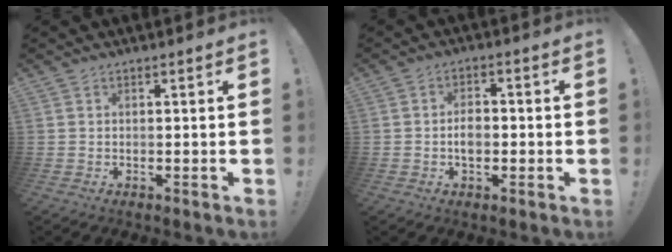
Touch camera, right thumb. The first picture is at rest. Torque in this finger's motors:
{"motor_torque": [-0.15, -0.02, 0.15, 0.24, 0.05]}